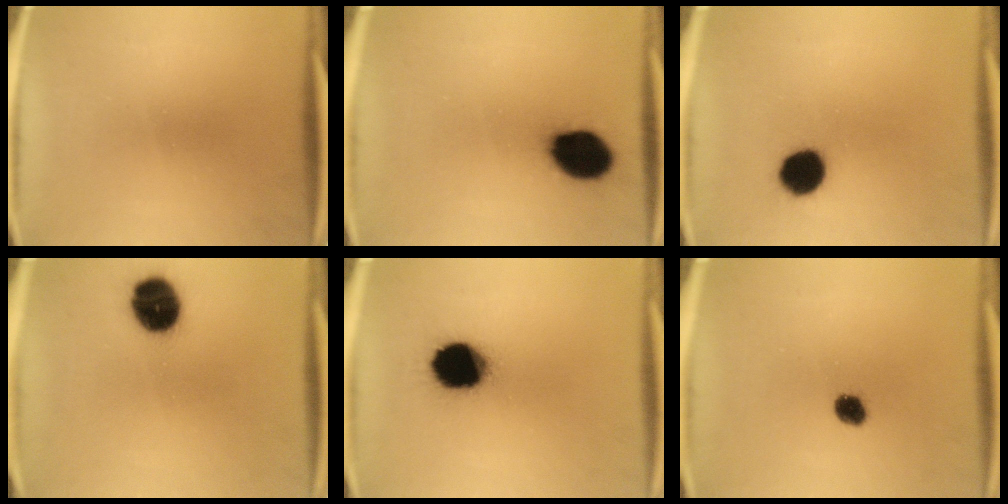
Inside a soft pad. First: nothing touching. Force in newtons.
{"total": 13.1}
{"total": 9.1}
{"total": 12.4}
{"total": 16.7}
{"total": 3.5}